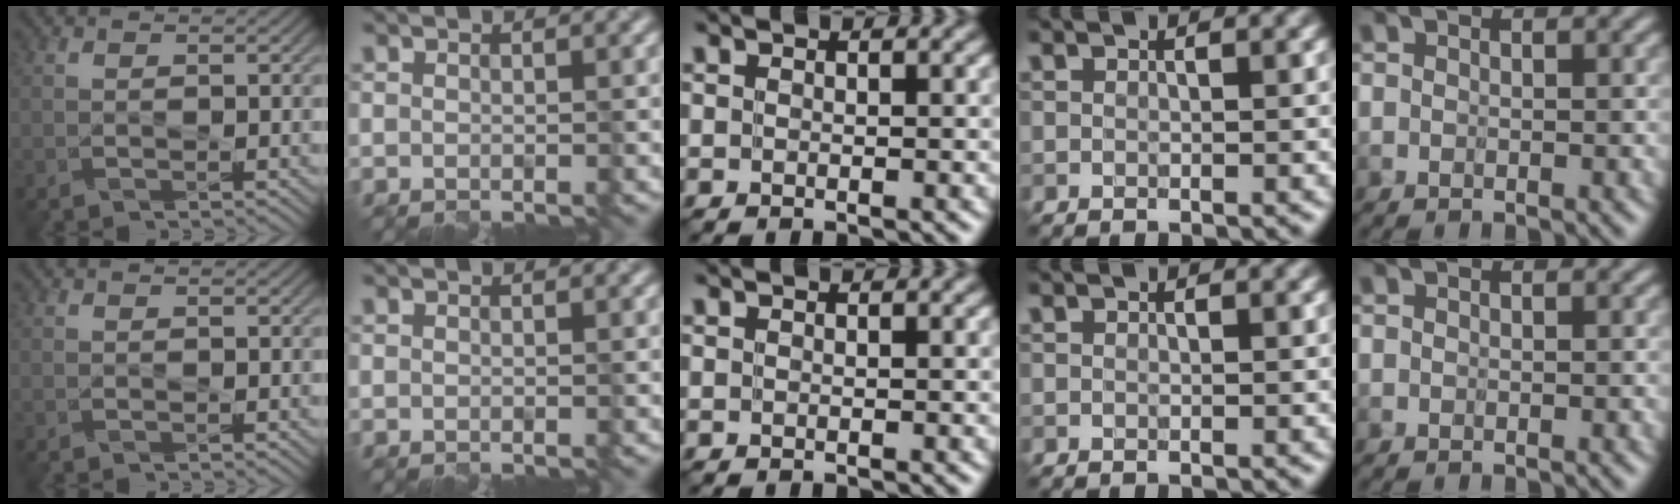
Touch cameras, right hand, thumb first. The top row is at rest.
{}